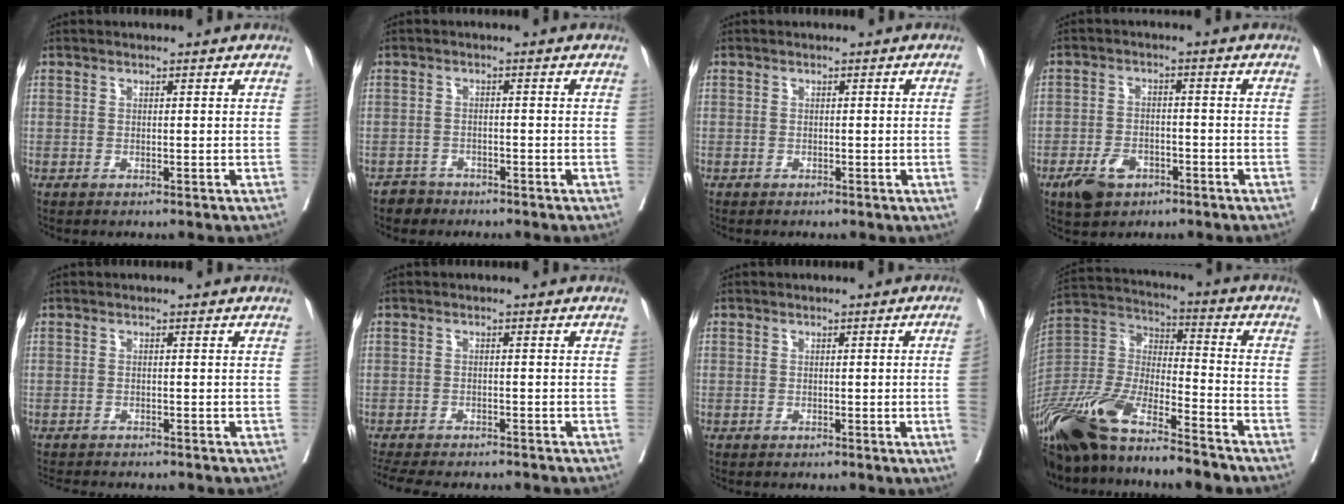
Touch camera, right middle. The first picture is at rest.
{"total": 2.3, "force": [-1.8, 1.3, -0.5], "torque": [0.000, 0.005, -0.031]}
{"total": 1.0, "force": [-0.2, -0.3, 0.9], "torque": [-0.013, -0.001, -0.003]}
{"total": 5.6, "force": [-3.3, 3.4, 3.1], "torque": [-0.060, 0.001, -0.051]}
{"total": 5.1, "force": [-4.8, 0.6, 1.7], "torque": [-0.027, -0.012, -0.073]}
{"total": 11.5, "force": [-10.3, 2.6, 4.6], "torque": [-0.086, -0.014, -0.140]}
{"total": 2.8, "force": [-0.5, -0.9, 2.6], "torque": [-0.032, -0.005, -0.006]}
{"total": 22.7, "force": [-17.6, 5.3, 13.4], "torque": [-0.311, -0.033, -0.332]}